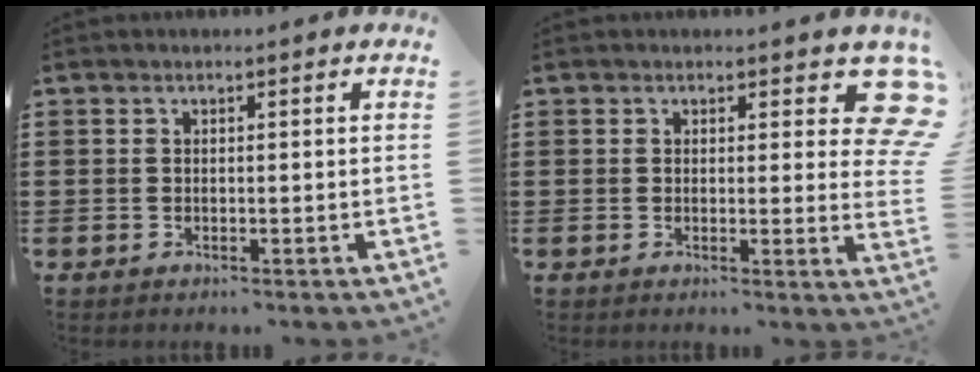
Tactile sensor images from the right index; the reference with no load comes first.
{"total": 5.2, "force": [3.0, 2.3, 3.7], "torque": [-0.033, -0.010, 0.045]}